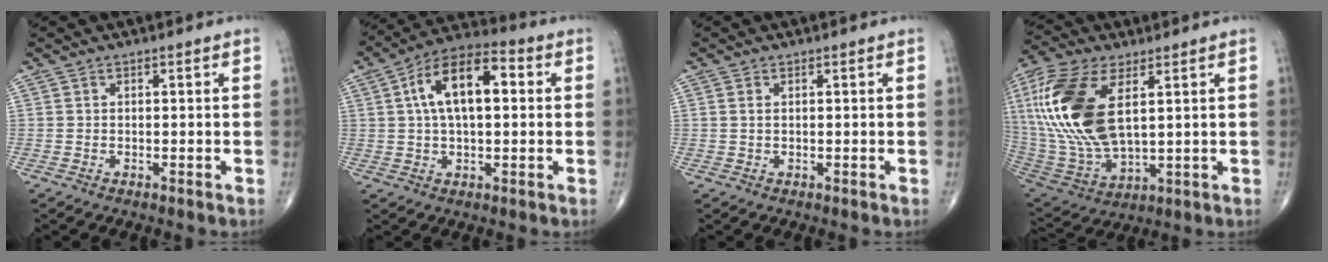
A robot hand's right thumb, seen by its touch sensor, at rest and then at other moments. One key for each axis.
{"total": 13.6, "fx": 2.6, "fy": 6.7, "fz": 11.6, "tx": -0.196, "ty": 0.025, "tz": 0.036}
{"total": 0.8, "fx": 0.2, "fy": 0.4, "fz": 0.6, "tx": -0.015, "ty": 0.001, "tz": 0.006}
{"total": 22.5, "fx": 5.5, "fy": 11.0, "fz": 18.9, "tx": -0.421, "ty": -0.024, "tz": 0.108}